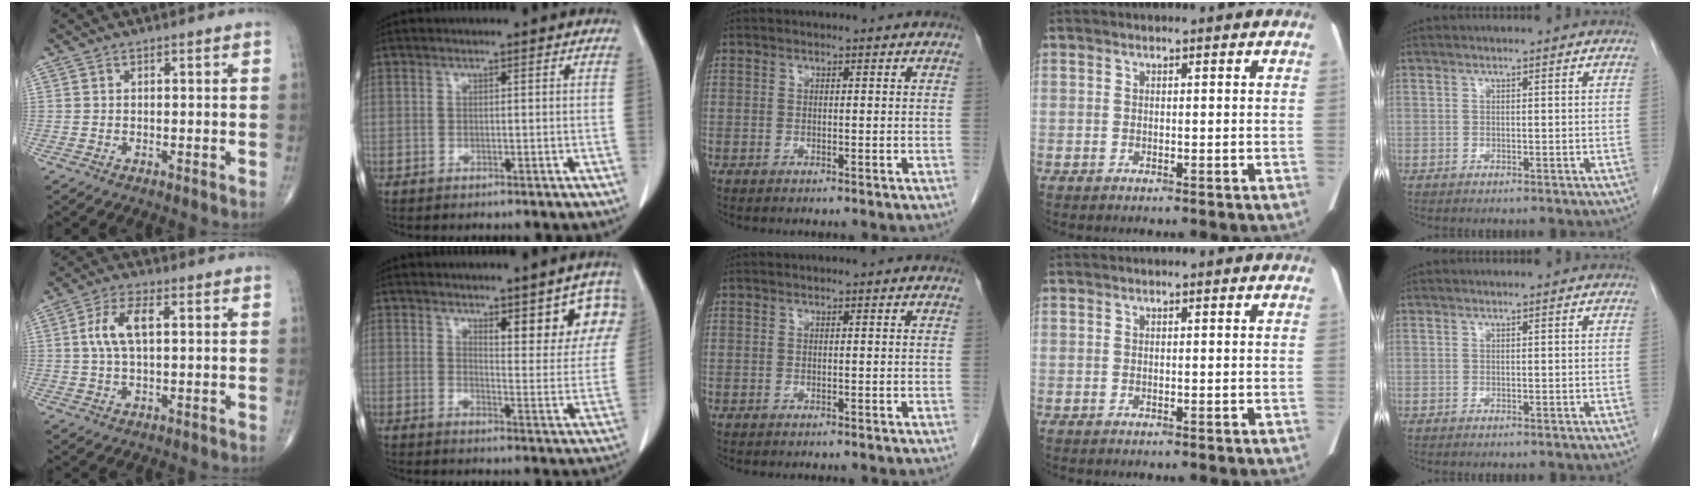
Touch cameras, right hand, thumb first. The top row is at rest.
{"thumb": {"total": 7.0, "force": [1.3, 3.2, 6.2], "torque": [-0.134, 0.010, 0.025]}, "index": {"total": 8.8, "force": [5.3, 2.6, 6.5], "torque": [-0.068, -0.005, 0.065]}, "middle": {"total": 2.5, "force": [-2.3, 0.3, 1.0], "torque": [-0.019, -0.005, -0.026]}}